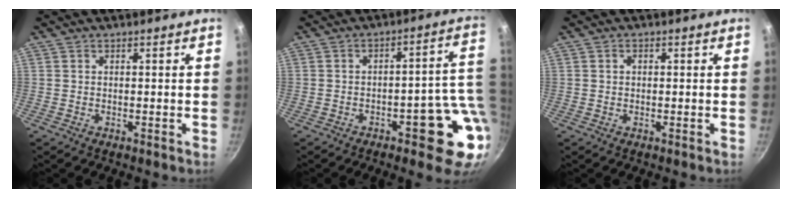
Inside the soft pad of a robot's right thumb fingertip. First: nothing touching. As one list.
[{"total": 12.4, "force": [-2.3, 4.8, 11.2], "torque": [-0.089, 0.023, -0.026]}, {"total": 1.0, "force": [0.1, 0.8, 0.6], "torque": [-0.009, 0.006, 0.002]}]